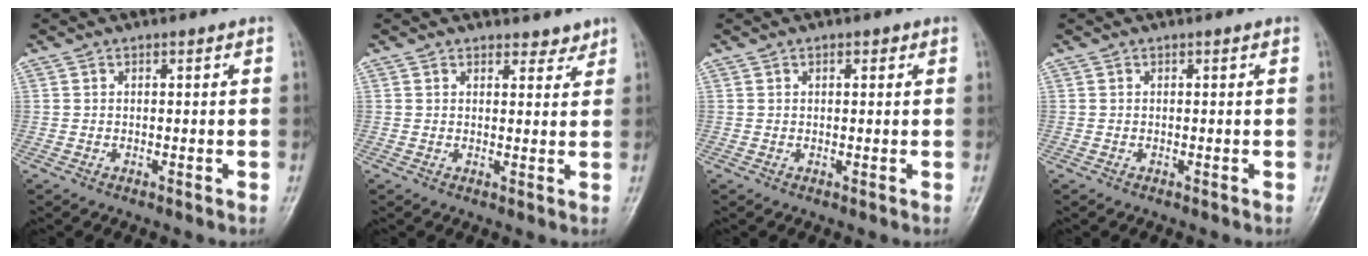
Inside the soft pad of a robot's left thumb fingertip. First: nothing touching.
{"total": 2.6, "force": [2.3, 1.3, 0.4], "torque": [0.015, -0.015, 0.027]}
{"total": 1.3, "force": [0.6, 0.7, 0.9], "torque": [-0.010, 0.000, 0.007]}
{"total": 0.0}